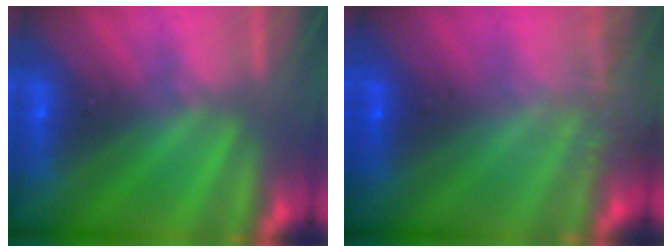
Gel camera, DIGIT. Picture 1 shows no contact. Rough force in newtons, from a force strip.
{"total": 5.5}